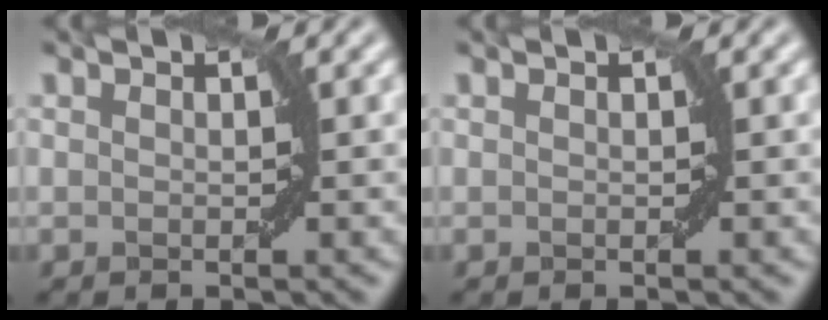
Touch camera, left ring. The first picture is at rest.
{"total": 0.0}